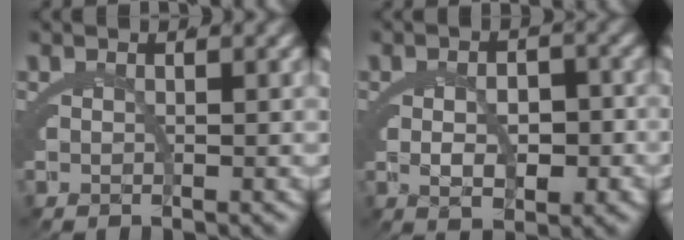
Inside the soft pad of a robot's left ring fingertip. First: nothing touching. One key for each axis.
{"total": 3.2, "fx": -0.7, "fy": 1.6, "fz": 2.6, "tx": -0.033, "ty": -0.006, "tz": -0.007}